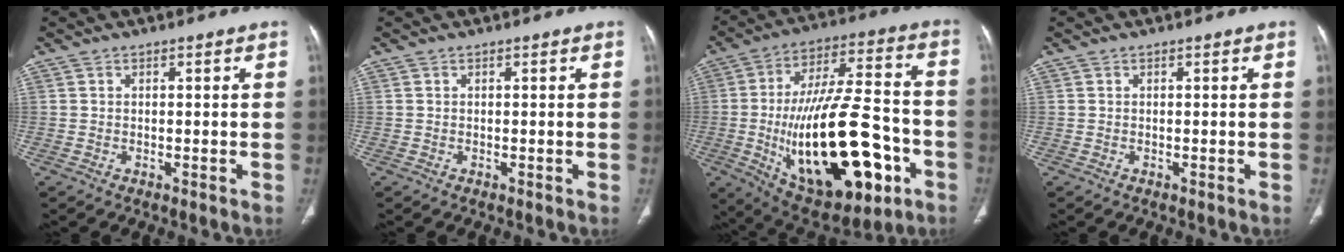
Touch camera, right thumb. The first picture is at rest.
{"total": 0.0}
{"total": 29.8, "force": [-8.3, 13.2, 25.4], "torque": [-0.423, 0.021, -0.110]}
{"total": 0.0}